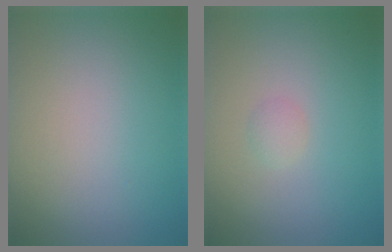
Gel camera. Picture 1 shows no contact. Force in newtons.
{"total": 0.9, "press": 0.9, "slide": 0.0}